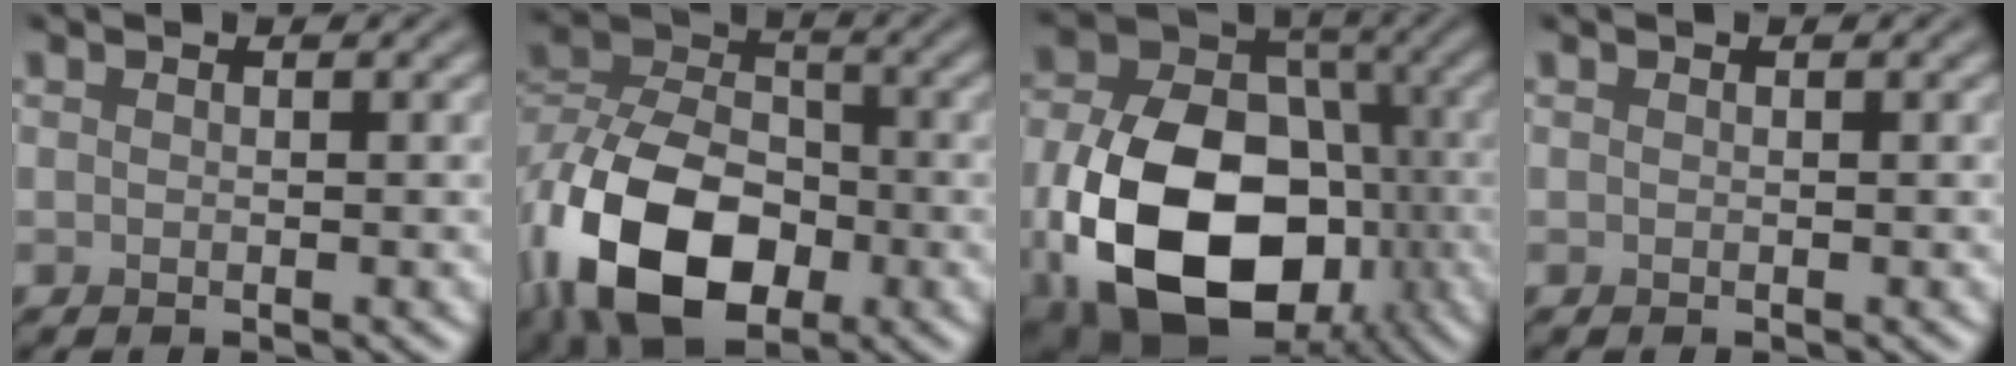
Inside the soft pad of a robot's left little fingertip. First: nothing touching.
{"total": 12.4, "force": [-5.2, 7.6, 8.3], "torque": [-0.177, -0.011, -0.103]}
{"total": 16.0, "force": [-4.3, 11.1, 10.6], "torque": [-0.208, -0.046, -0.071]}
{"total": 0.0}